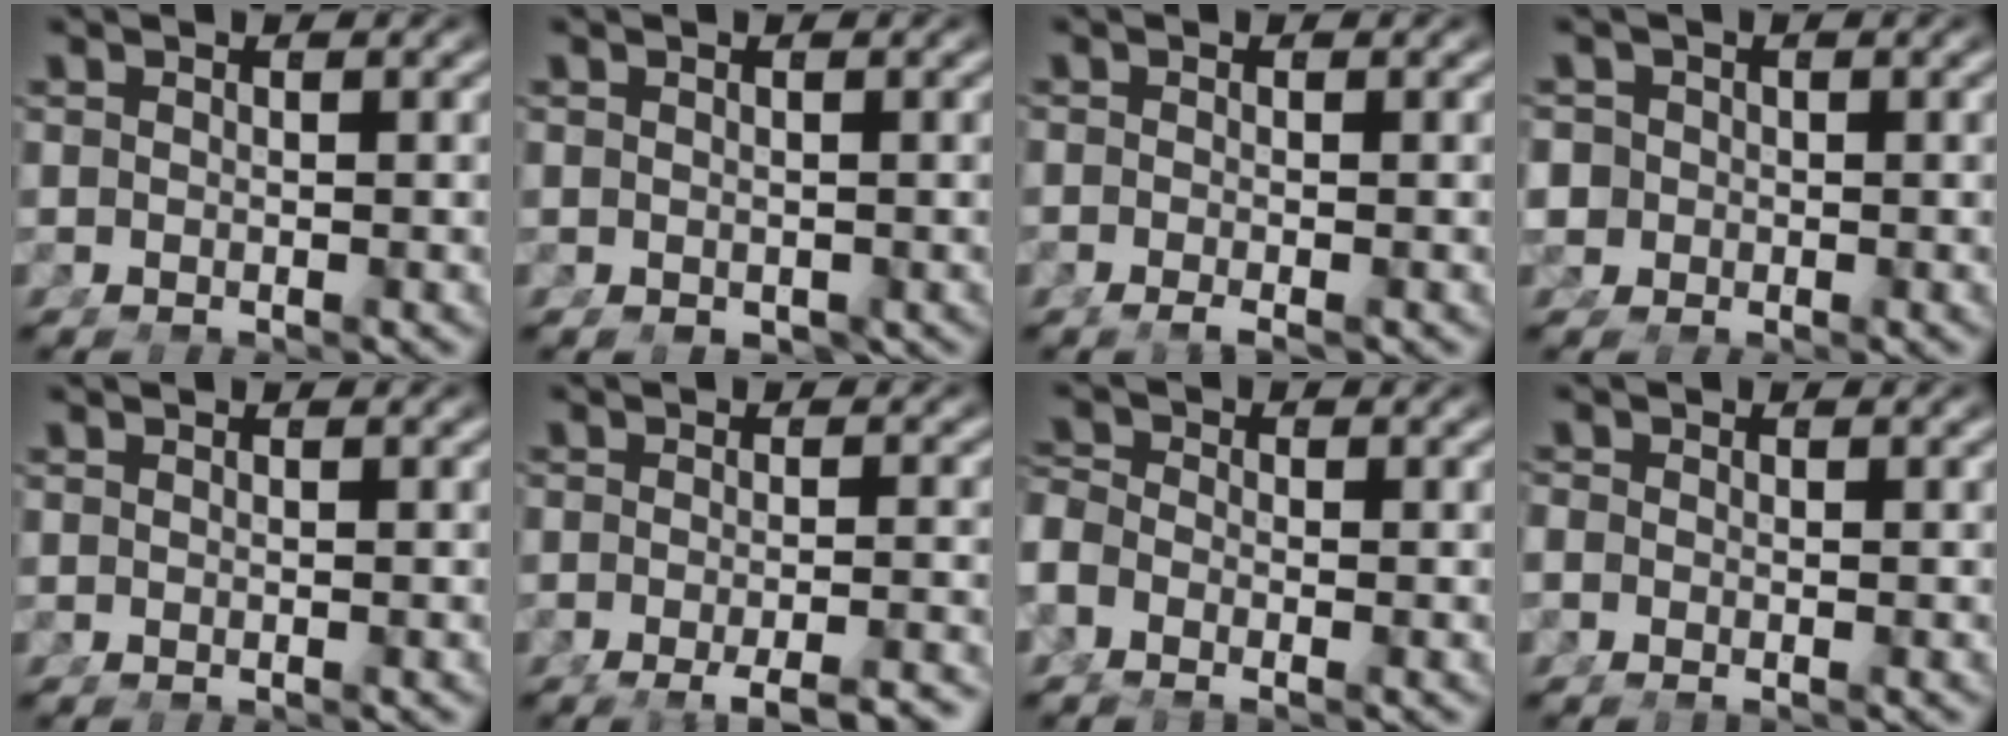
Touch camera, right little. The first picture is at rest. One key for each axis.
{"total": 1.3, "fx": -0.8, "fy": 0.9, "fz": 0.5, "tx": -0.008, "ty": -0.016, "tz": -0.003}
{"total": 1.4, "fx": -1.1, "fy": 0.2, "fz": 0.8, "tx": -0.010, "ty": -0.003, "tz": -0.019}
{"total": 4.0, "fx": -1.1, "fy": 3.6, "fz": 1.1, "tx": -0.035, "ty": -0.022, "tz": -0.014}
{"total": 0.0}
{"total": 3.9, "fx": -3.2, "fy": 0.7, "fz": 2.2, "tx": -0.028, "ty": -0.003, "tz": -0.052}
{"total": 2.2, "fx": -1.0, "fy": 1.5, "fz": 1.2, "tx": -0.032, "ty": -0.013, "tz": -0.017}
{"total": 1.1, "fx": -0.5, "fy": 0.7, "fz": 0.6, "tx": -0.015, "ty": -0.003, "tz": -0.011}